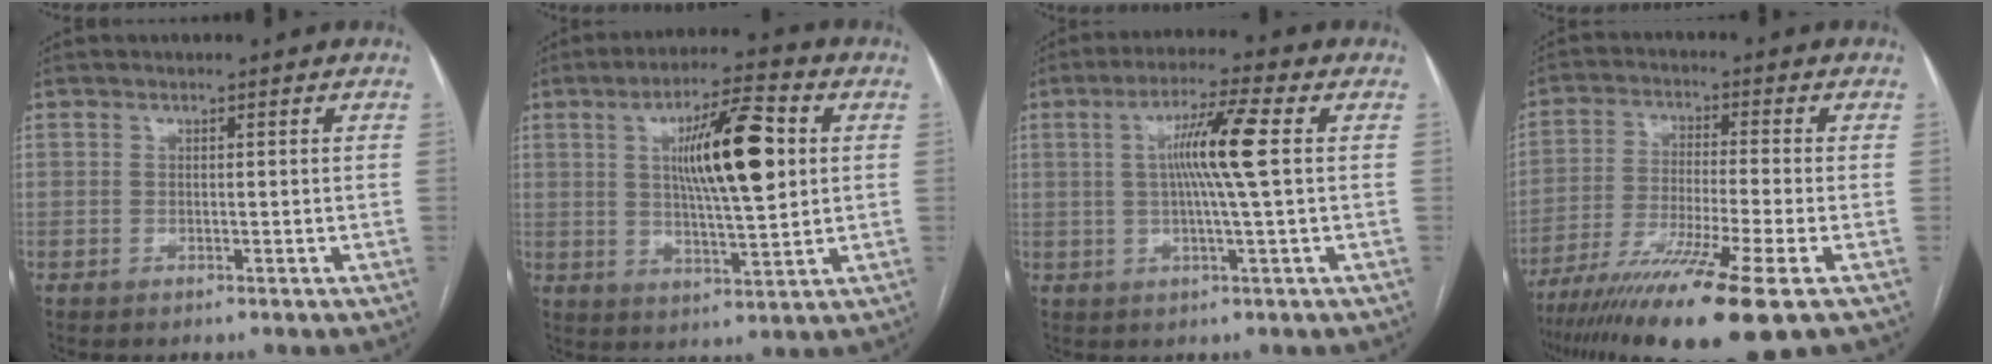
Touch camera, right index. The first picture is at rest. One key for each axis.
{"total": 13.0, "fx": 2.8, "fy": 2.2, "fz": 12.5, "tx": -0.212, "ty": 0.010, "tz": 0.046}
{"total": 8.5, "fx": 1.1, "fy": -0.9, "fz": 8.4, "tx": -0.151, "ty": 0.005, "tz": 0.019}
{"total": 15.3, "fx": -9.9, "fy": -0.8, "fz": 11.6, "tx": -0.209, "ty": -0.044, "tz": -0.170}